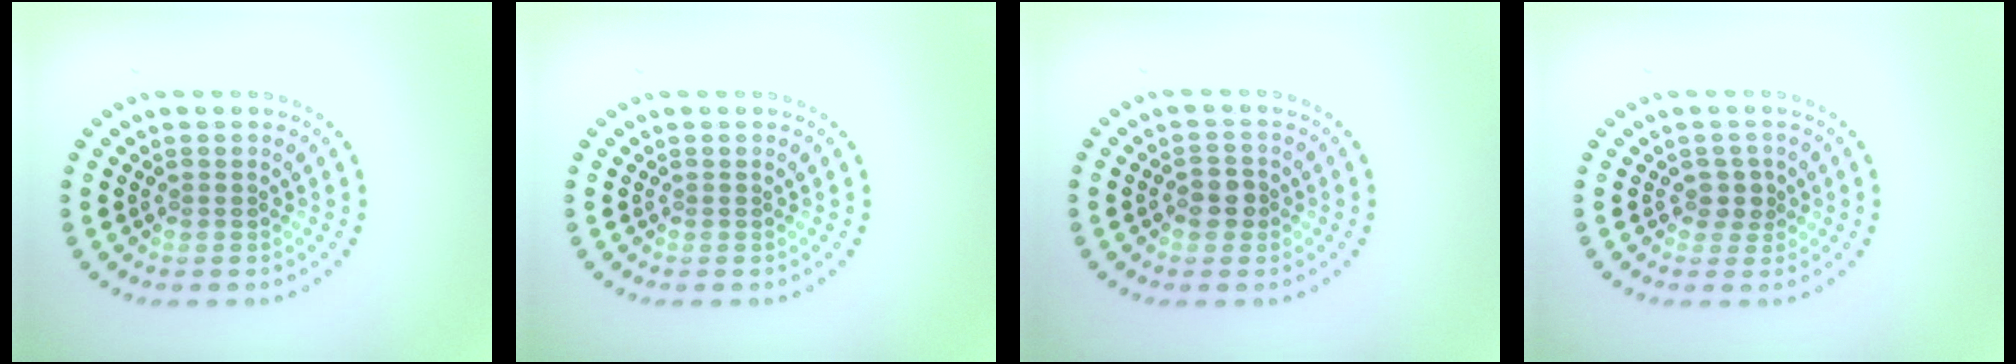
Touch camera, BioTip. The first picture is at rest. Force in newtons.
{"total": 0.0}
{"total": 2.1, "press": 2.0, "slide": 0.6}
{"total": 1.8, "press": 1.4, "slide": 1.1}